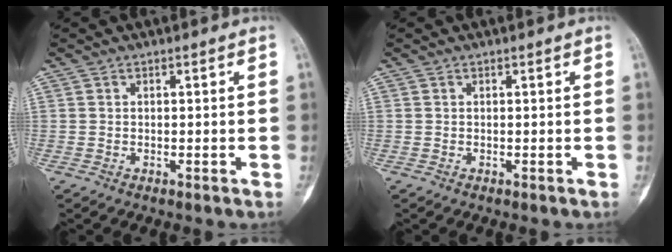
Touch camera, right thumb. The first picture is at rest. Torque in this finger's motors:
{"motor_torque": [-0.21, 0.19, 0.09, 0.01, 0.00]}